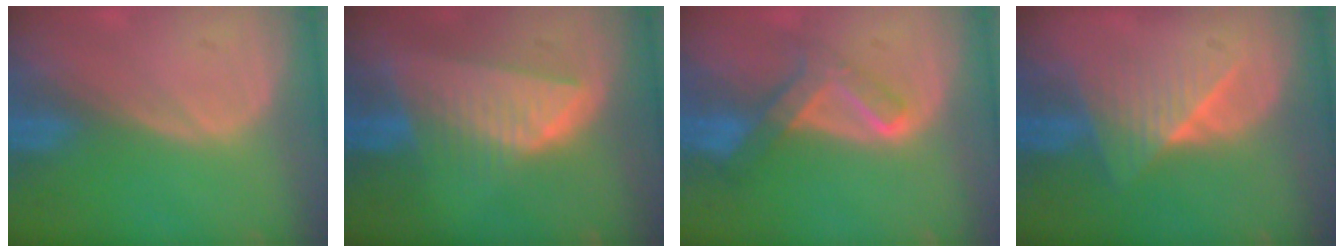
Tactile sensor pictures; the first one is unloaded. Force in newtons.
{"total": 8.1, "press": 7.2, "slide": 3.8}
{"total": 6.7, "press": 5.6, "slide": 3.6}
{"total": 6.5, "press": 6.0, "slide": 2.3}